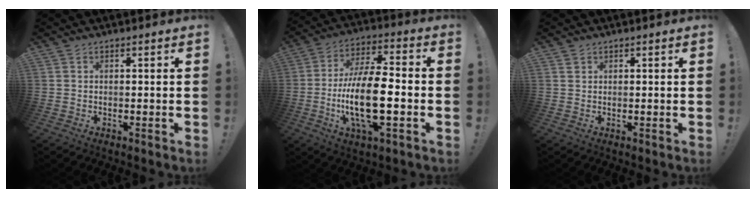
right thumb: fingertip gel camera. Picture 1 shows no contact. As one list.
[{"total": 18.3, "force": [-4.1, 6.9, 16.5], "torque": [-0.318, 0.001, -0.070]}, {"total": 1.0, "force": [0.8, 0.5, 0.3], "torque": [0.001, -0.004, 0.014]}]